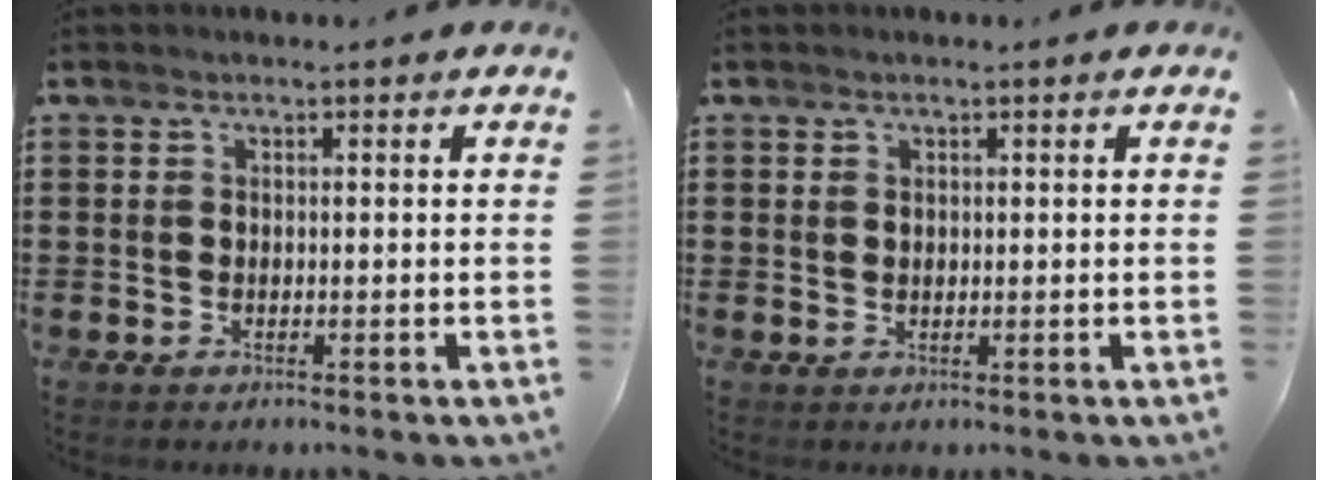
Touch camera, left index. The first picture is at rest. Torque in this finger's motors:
{"motor_torque": [-0.46, 0.67, -0.06, -0.01]}